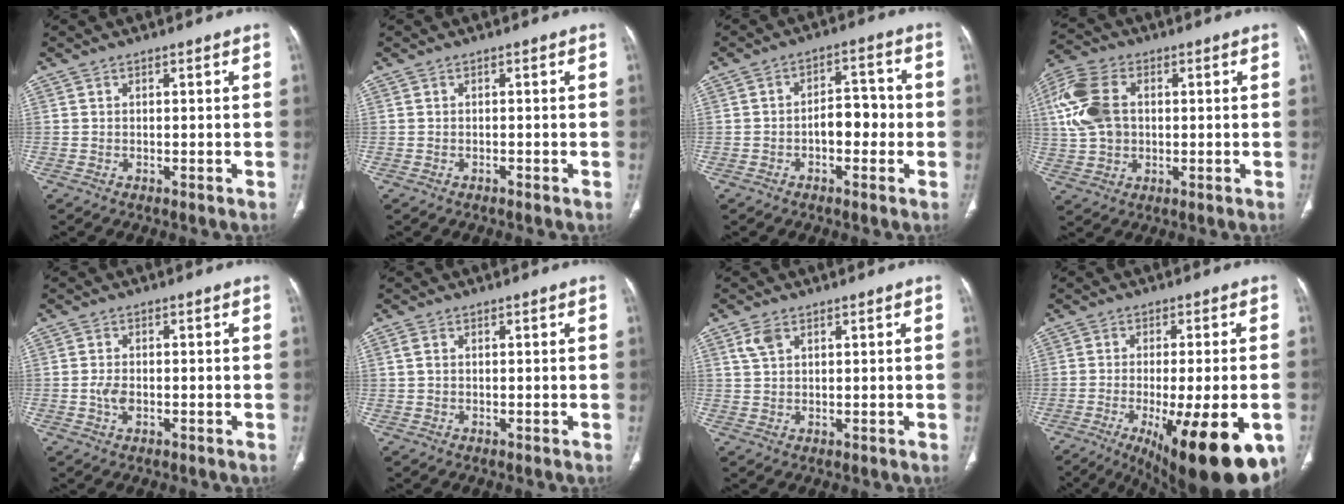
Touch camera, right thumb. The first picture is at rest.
{"total": 0.0}
{"total": 6.0, "force": [-1.3, 3.6, 4.7], "torque": [-0.046, 0.029, -0.025]}
{"total": 12.9, "force": [1.9, 9.0, 9.0], "torque": [-0.193, 0.014, 0.035]}
{"total": 2.4, "force": [-0.5, 1.4, 1.9], "torque": [-0.039, 0.000, -0.010]}
{"total": 1.3, "force": [0.3, 0.9, 0.9], "torque": [-0.027, 0.005, 0.010]}
{"total": 3.0, "force": [1.6, 1.7, 1.9], "torque": [-0.040, 0.003, 0.041]}
{"total": 21.6, "force": [-8.9, 6.3, 18.6], "torque": [-0.214, -0.019, -0.115]}